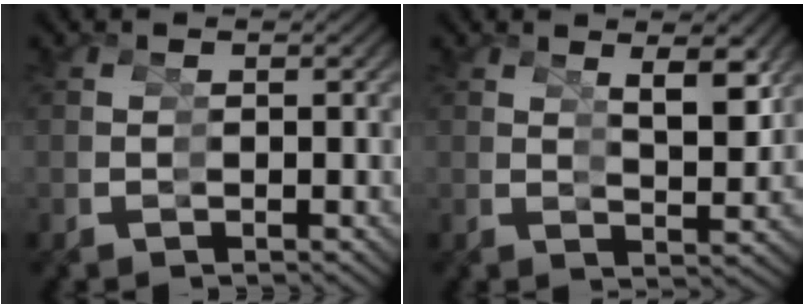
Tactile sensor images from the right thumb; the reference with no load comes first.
{"total": 3.3, "force": [1.6, 0.8, 2.8], "torque": [-0.038, -0.002, 0.027]}